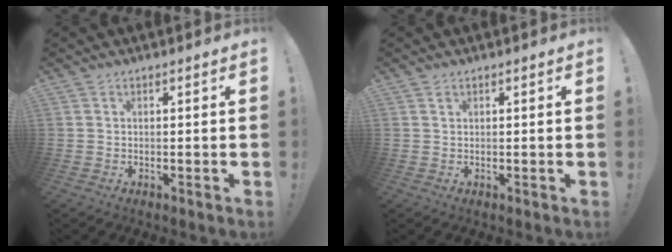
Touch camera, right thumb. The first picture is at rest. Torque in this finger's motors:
{"motor_torque": [-0.10, -0.05, 0.12, -0.06, -0.02]}